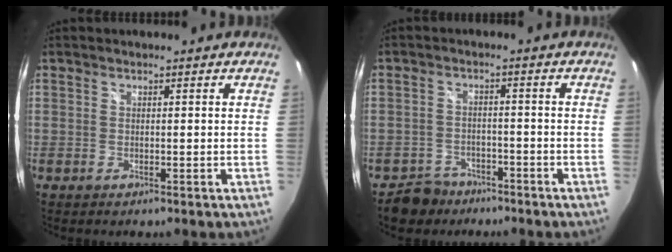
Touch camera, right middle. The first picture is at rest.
{"total": 5.6, "force": [-4.3, 3.6, 0.6], "torque": [-0.029, 0.012, -0.068]}